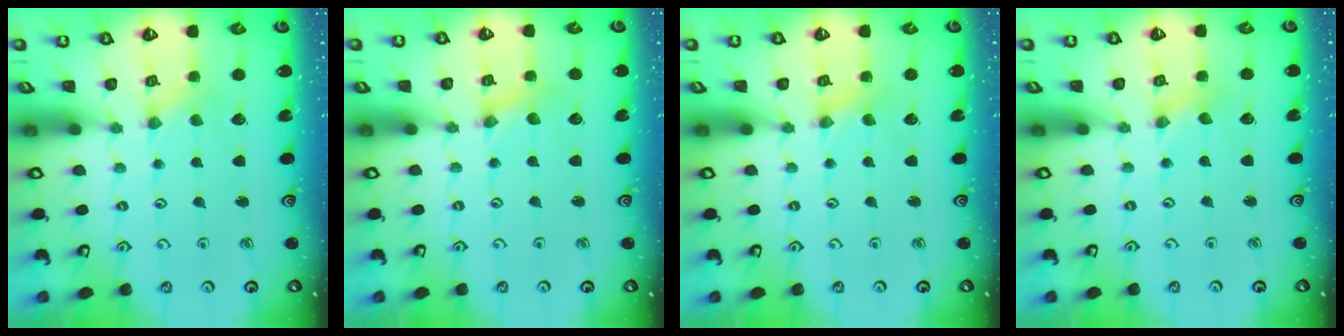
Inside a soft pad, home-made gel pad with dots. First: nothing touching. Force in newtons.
{"total": 1.4, "press": 1.4, "slide": 0.2}
{"total": 1.3, "press": 1.2, "slide": 0.2}
{"total": 0.0}